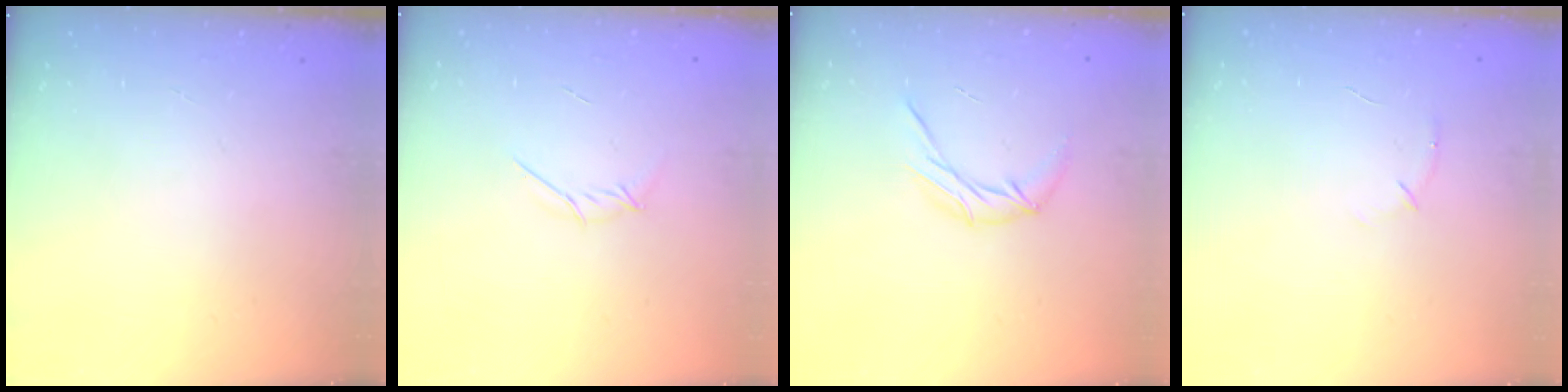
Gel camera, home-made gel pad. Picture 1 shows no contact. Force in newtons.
{"total": 4.2, "press": 4.1, "slide": 1.1}
{"total": 7.3, "press": 7.3, "slide": 0.5}
{"total": 4.6, "press": 4.4, "slide": 1.2}